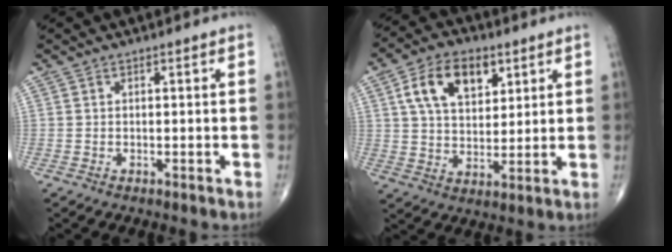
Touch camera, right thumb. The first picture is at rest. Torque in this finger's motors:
{"motor_torque": [0.09, 0.45, 0.24, -0.03, 0.28]}